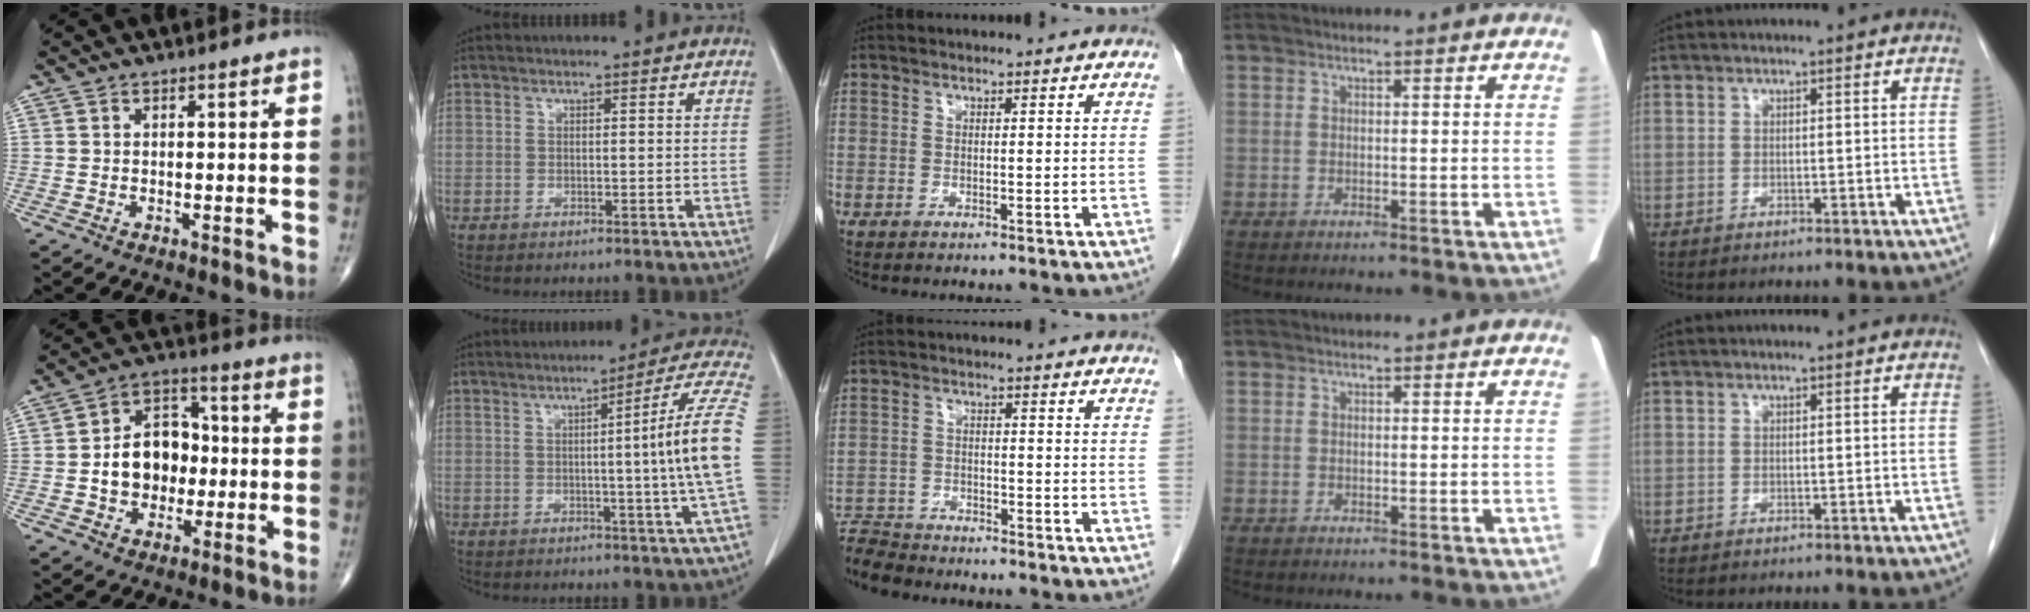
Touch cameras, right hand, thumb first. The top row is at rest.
{"thumb": {"total": 12.2, "force": [-1.0, 9.3, 7.8], "torque": [-0.084, 0.032, -0.023]}, "index": {"total": 12.3, "force": [-1.0, -2.9, 11.9], "torque": [-0.148, -0.005, -0.018]}, "middle": {"total": 5.8, "force": [-5.8, 0.6, -0.1], "torque": [0.003, -0.007, -0.106]}}